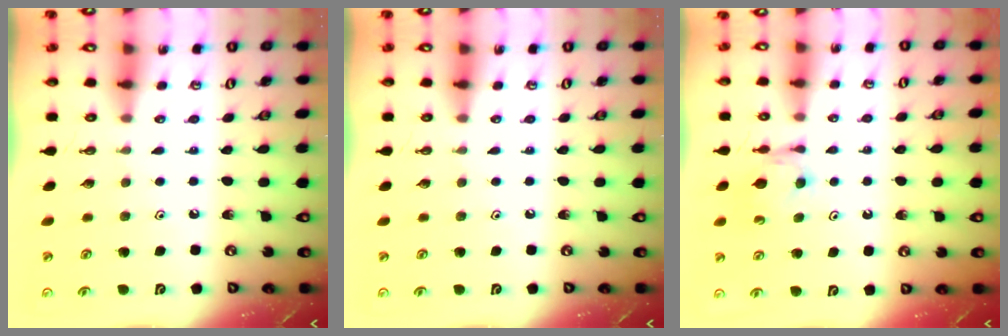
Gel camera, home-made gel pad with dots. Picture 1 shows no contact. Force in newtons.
{"total": 0.0}
{"total": 5.7, "press": 5.6, "slide": 1.0}